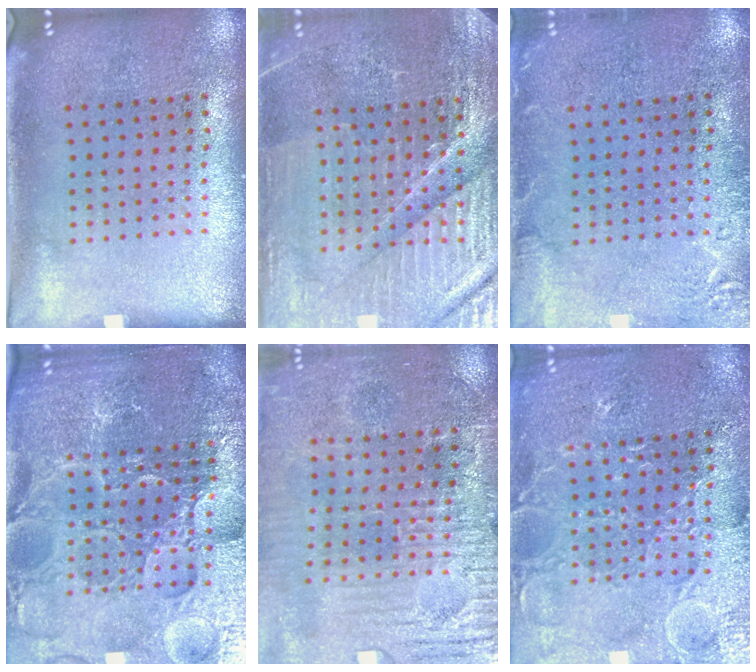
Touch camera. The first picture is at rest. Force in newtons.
{"total": 4.9, "press": 4.6, "slide": 1.5}
{"total": 2.4, "press": 2.4, "slide": 0.4}
{"total": 6.1, "press": 5.5, "slide": 2.6}
{"total": 3.7, "press": 3.7, "slide": 0.1}
{"total": 5.1, "press": 5.0, "slide": 0.7}